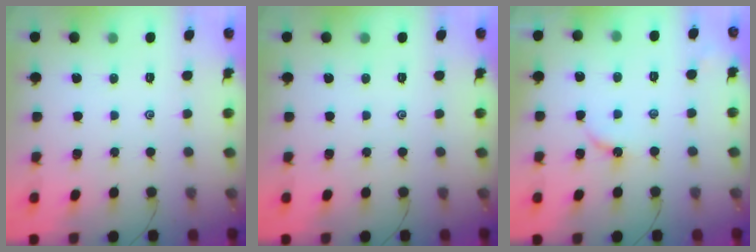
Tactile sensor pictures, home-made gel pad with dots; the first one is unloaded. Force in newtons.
{"total": 0.0}
{"total": 3.3, "press": 3.3, "slide": 0.5}